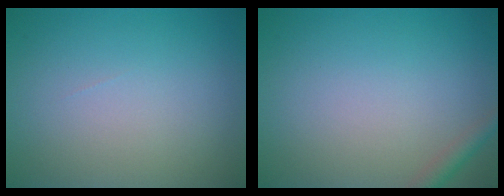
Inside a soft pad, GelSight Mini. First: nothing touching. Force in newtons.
{"total": 1.5, "press": 1.5, "slide": 0.0}